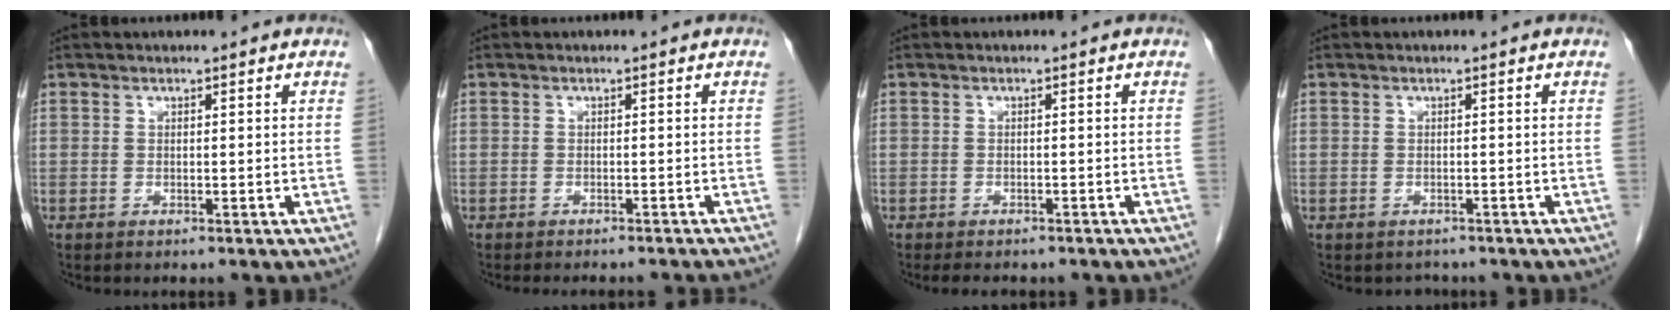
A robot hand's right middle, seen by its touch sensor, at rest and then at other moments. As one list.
[{"total": 7.8, "force": [-7.1, 0.7, 3.0], "torque": [-0.026, -0.012, -0.080]}, {"total": 6.0, "force": [-5.0, 2.0, 2.6], "torque": [-0.032, -0.005, -0.057]}, {"total": 1.7, "force": [-1.4, 0.9, 0.0], "torque": [-0.005, 0.000, -0.019]}]